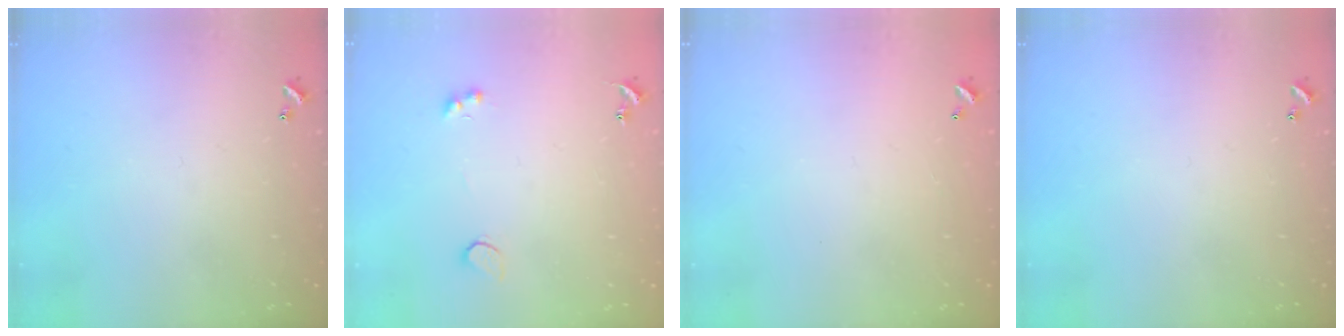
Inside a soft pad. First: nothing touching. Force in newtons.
{"total": 2.1, "press": 1.9, "slide": 1.0}
{"total": 2.8, "press": 2.8, "slide": 0.1}
{"total": 0.0}